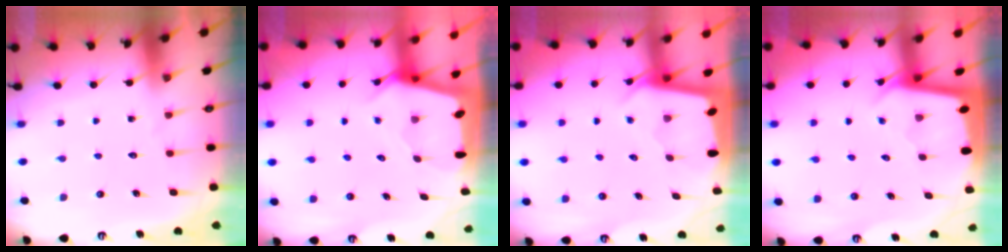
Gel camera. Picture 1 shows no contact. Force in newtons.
{"total": 2.4, "press": 2.4, "slide": 0.2}
{"total": 2.0, "press": 2.0, "slide": 0.3}
{"total": 2.3, "press": 2.3, "slide": 0.1}